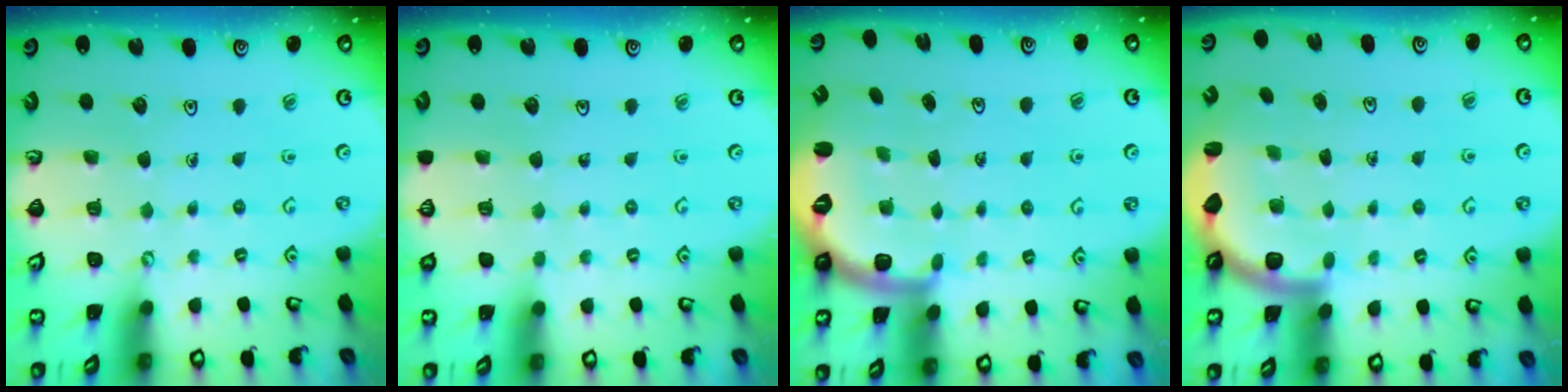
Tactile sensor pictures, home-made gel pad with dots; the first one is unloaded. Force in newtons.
{"total": 0.0}
{"total": 2.5, "press": 1.9, "slide": 1.6}
{"total": 2.6, "press": 2.5, "slide": 0.7}